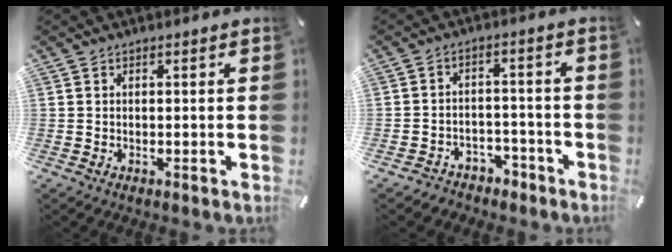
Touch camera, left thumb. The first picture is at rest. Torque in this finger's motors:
{"motor_torque": [-0.14, 0.16, -0.29, 0.41, 0.00]}